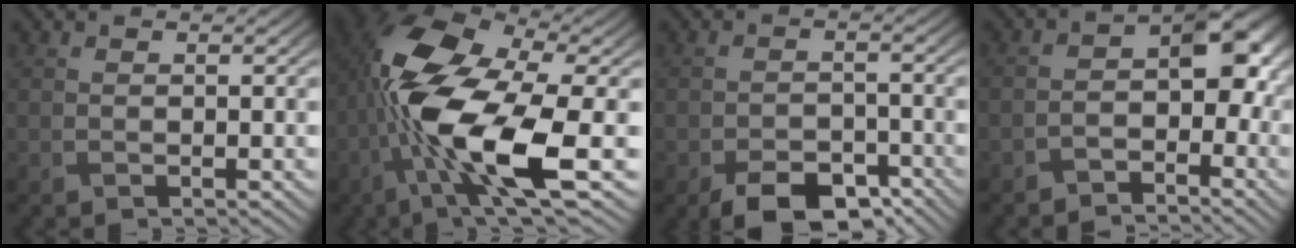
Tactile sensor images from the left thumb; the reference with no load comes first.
{"total": 15.4, "force": [-3.3, 6.4, 13.6], "torque": [-0.287, -0.016, -0.067]}
{"total": 6.9, "force": [-4.8, 3.3, 3.6], "torque": [-0.056, -0.012, -0.075]}
{"total": 6.4, "force": [-3.1, 3.7, 4.3], "torque": [-0.051, 0.003, -0.067]}